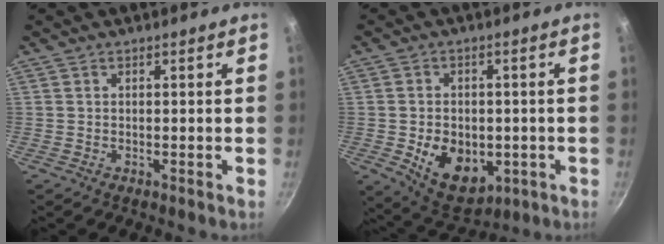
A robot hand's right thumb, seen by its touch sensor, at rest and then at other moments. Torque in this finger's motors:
{"motor_torque": [-0.77, 0.70, 0.41, 0.40, 0.08]}